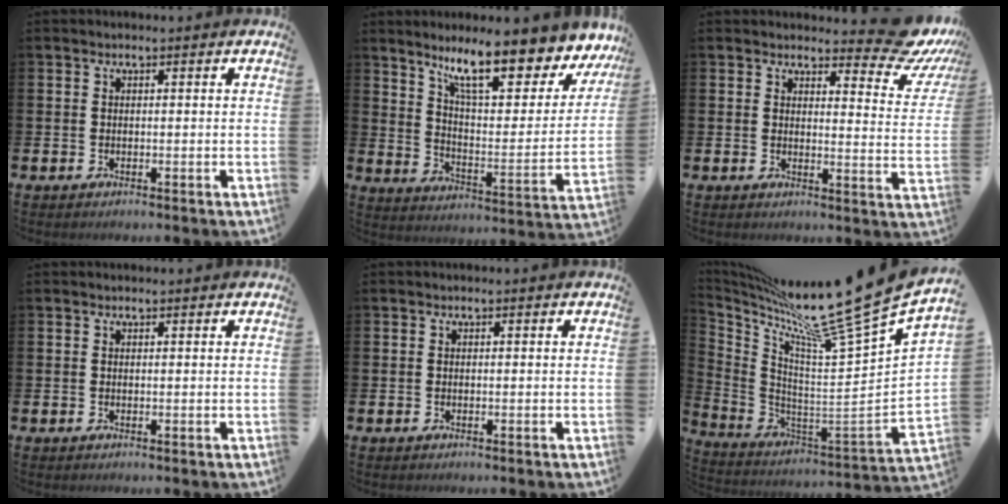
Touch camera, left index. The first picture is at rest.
{"total": 12.5, "force": [10.1, 2.8, 6.8], "torque": [-0.134, -0.064, 0.169]}
{"total": 6.7, "force": [5.6, 2.5, 2.6], "torque": [-0.025, -0.046, 0.090]}
{"total": 0.0}
{"total": 0.0}
{"total": 12.9, "force": [11.4, -0.5, 6.1], "torque": [-0.131, -0.104, 0.174]}